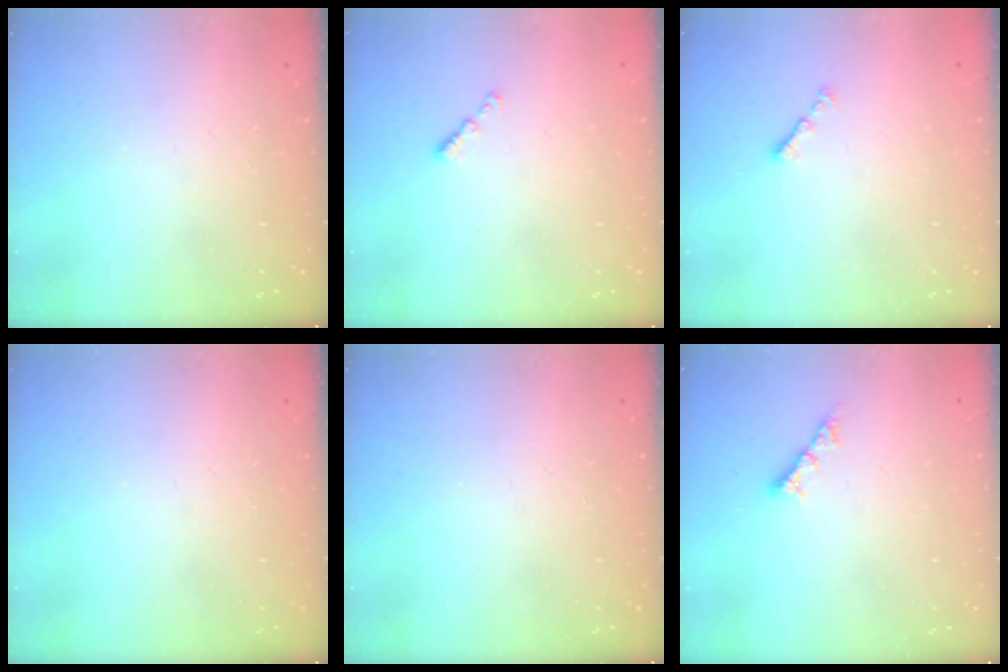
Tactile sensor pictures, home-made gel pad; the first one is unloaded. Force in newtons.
{"total": 0.7, "press": 0.5, "slide": 0.4}
{"total": 1.4, "press": 1.3, "slide": 0.5}
{"total": 0.0}
{"total": 0.0}
{"total": 4.4, "press": 4.4, "slide": 0.3}